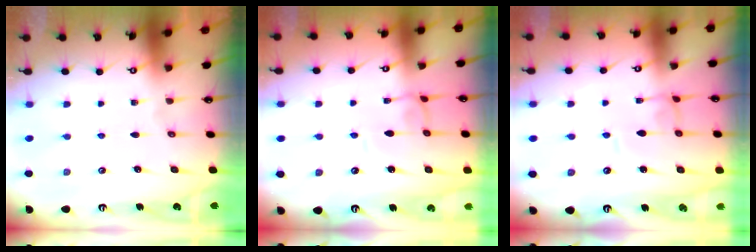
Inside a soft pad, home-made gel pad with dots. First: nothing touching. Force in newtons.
{"total": 2.6, "press": 2.6, "slide": 0.1}
{"total": 1.5, "press": 1.4, "slide": 0.2}